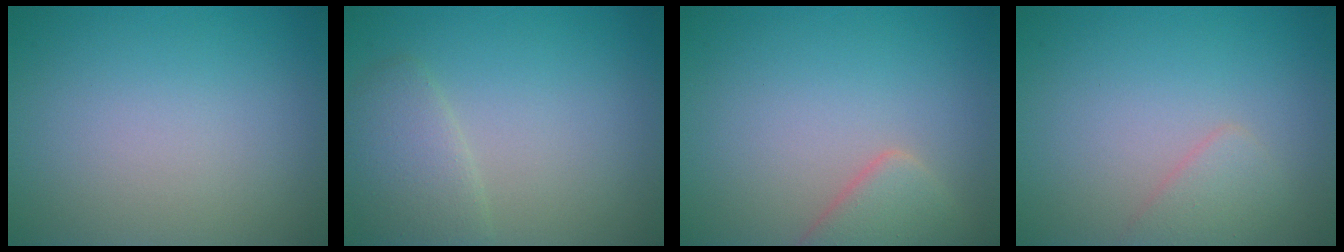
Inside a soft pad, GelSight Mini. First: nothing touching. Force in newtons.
{"total": 2.8, "press": 2.8, "slide": 0.2}
{"total": 2.8, "press": 2.8, "slide": 0.4}
{"total": 1.6, "press": 1.6, "slide": 0.1}